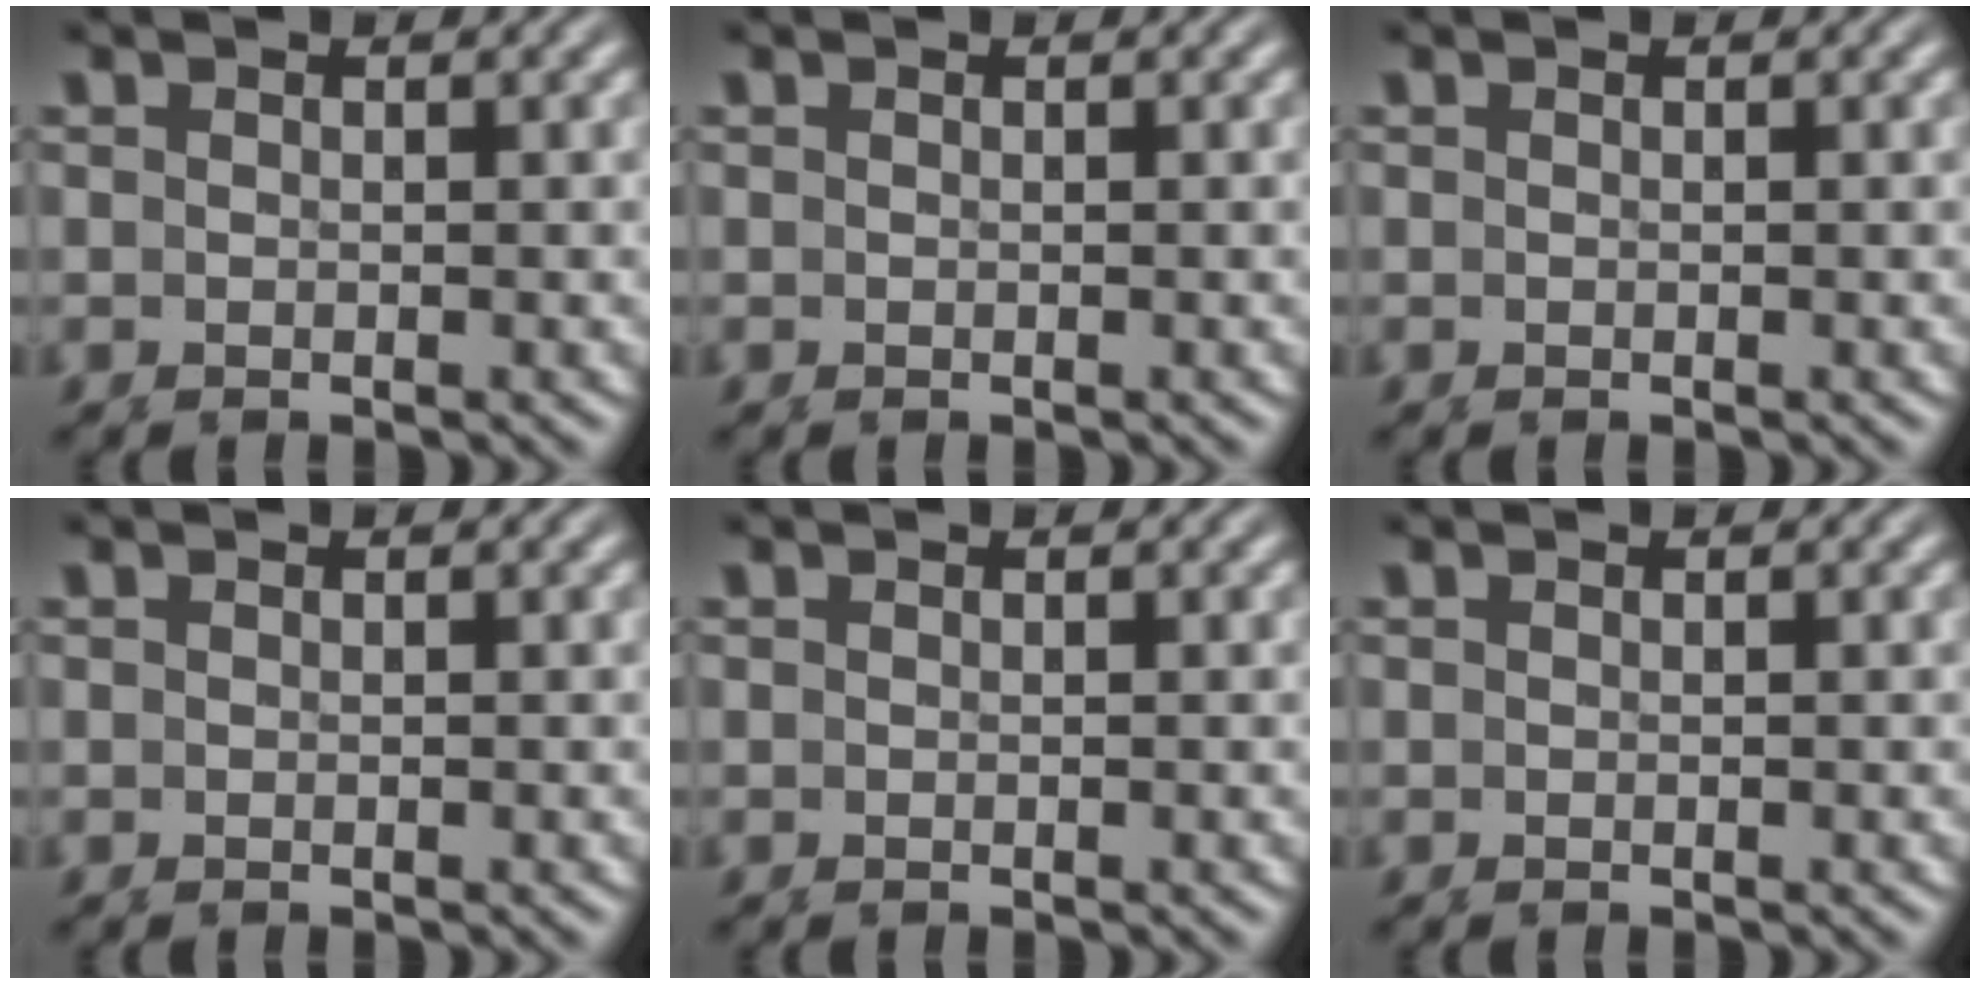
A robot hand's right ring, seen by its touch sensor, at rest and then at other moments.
{"total": 0.0}
{"total": 0.0}
{"total": 0.0}
{"total": 0.0}
{"total": 0.0}